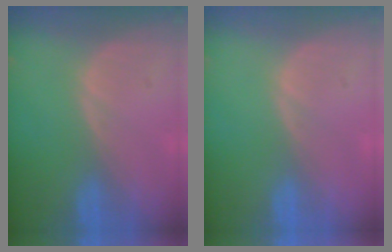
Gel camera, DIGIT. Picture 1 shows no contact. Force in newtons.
{"total": 0.0}